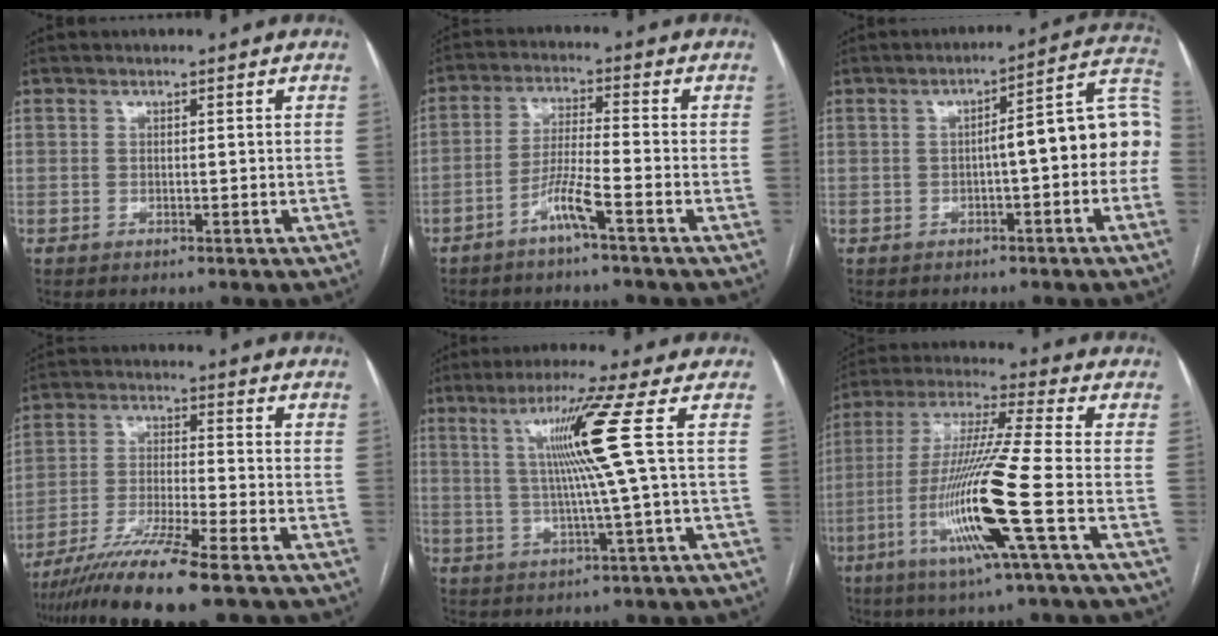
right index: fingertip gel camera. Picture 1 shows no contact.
{"total": 5.5, "force": [-3.3, -0.5, 4.4], "torque": [-0.088, 0.005, -0.068]}
{"total": 11.2, "force": [-1.1, 2.0, 11.0], "torque": [-0.136, 0.046, -0.018]}
{"total": 11.3, "force": [-8.4, -1.1, 7.5], "torque": [-0.138, -0.033, -0.150]}
{"total": 9.5, "force": [2.3, -2.8, 8.8], "torque": [-0.151, 0.006, 0.052]}
{"total": 15.9, "force": [-5.1, -1.6, 15.0], "torque": [-0.305, -0.019, -0.105]}